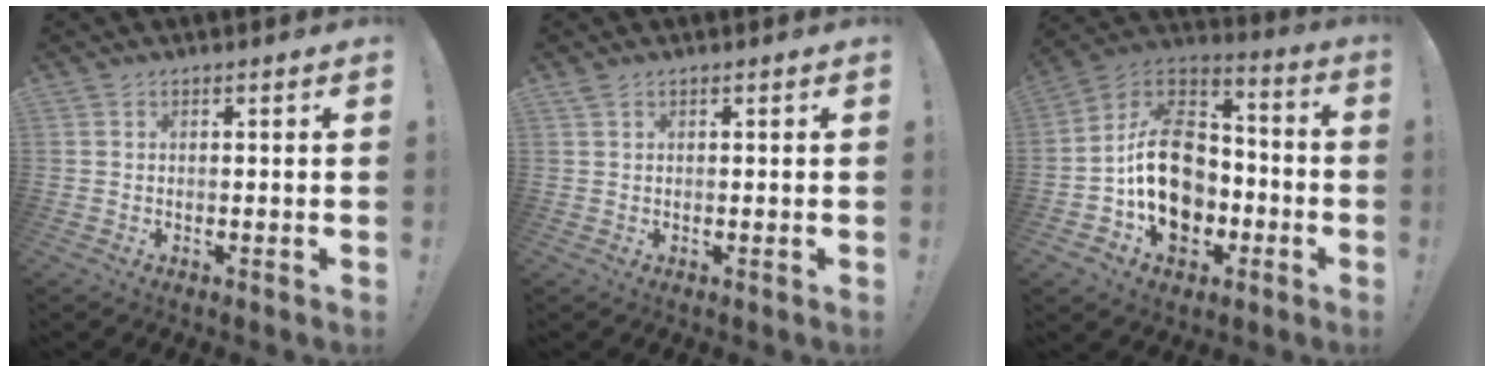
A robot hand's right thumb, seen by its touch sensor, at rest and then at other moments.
{"total": 0.8, "force": [0.5, 0.1, 0.7], "torque": [-0.022, 0.004, 0.010]}
{"total": 20.4, "force": [-3.2, 15.5, 12.9], "torque": [-0.207, 0.028, -0.038]}